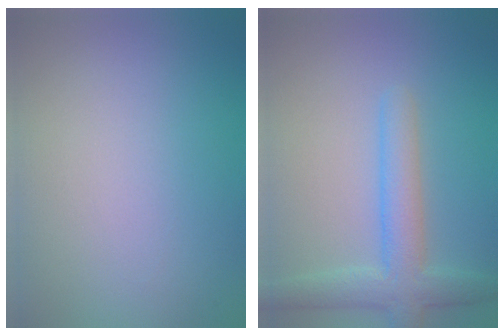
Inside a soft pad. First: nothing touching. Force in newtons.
{"total": 3.8, "press": 3.8, "slide": 0.2}